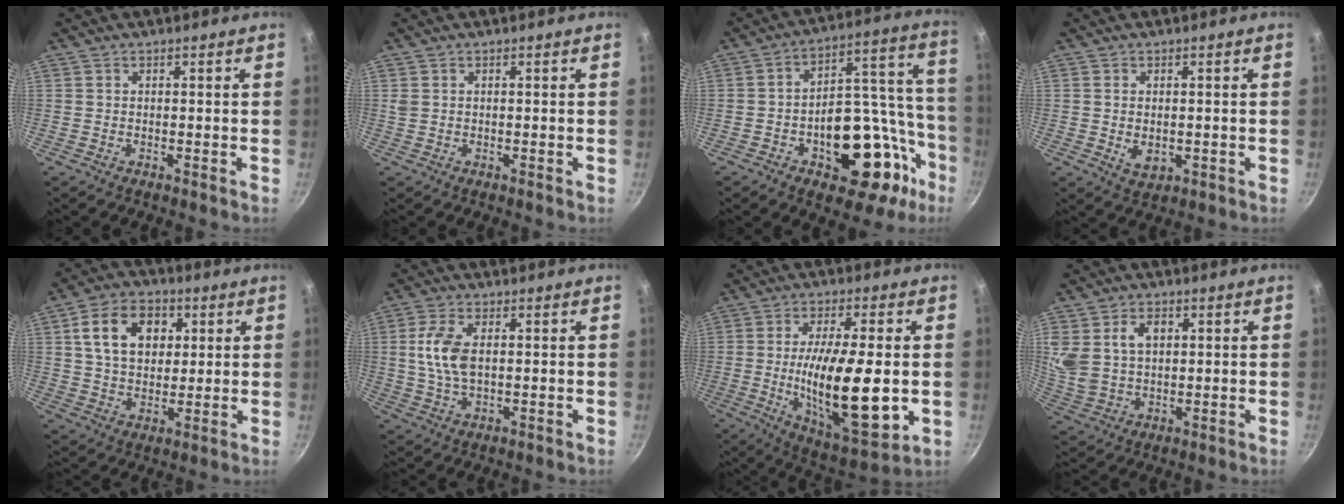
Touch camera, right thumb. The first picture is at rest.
{"total": 0.8, "force": [0.3, 0.6, 0.4], "torque": [-0.009, 0.003, 0.006]}
{"total": 25.3, "force": [-10.1, 15.1, 17.6], "torque": [-0.168, 0.083, -0.126]}
{"total": 3.7, "force": [-0.3, 2.6, 2.7], "torque": [-0.045, -0.009, 0.003]}
{"total": 12.9, "force": [3.7, 9.2, 8.2], "torque": [-0.115, 0.005, 0.055]}
{"total": 8.1, "force": [1.0, 4.4, 6.7], "torque": [-0.135, 0.005, 0.018]}
{"total": 20.4, "force": [-2.0, 6.9, 19.1], "torque": [-0.314, -0.009, -0.028]}
{"total": 10.4, "force": [2.9, 7.4, 6.7], "torque": [-0.118, -0.013, 0.061]}